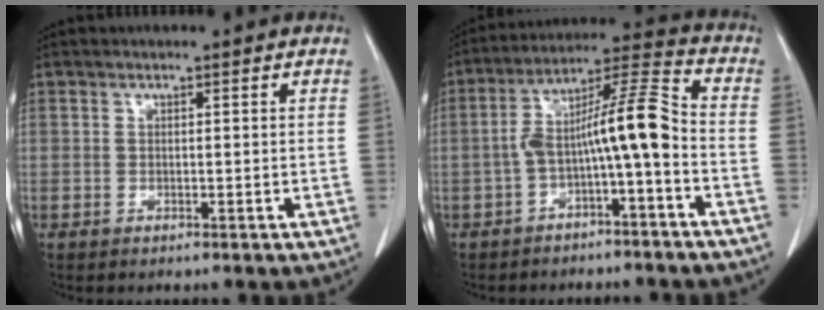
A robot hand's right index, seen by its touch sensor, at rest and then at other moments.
{"total": 10.6, "force": [-2.7, 0.9, 10.2], "torque": [-0.177, 0.040, -0.049]}